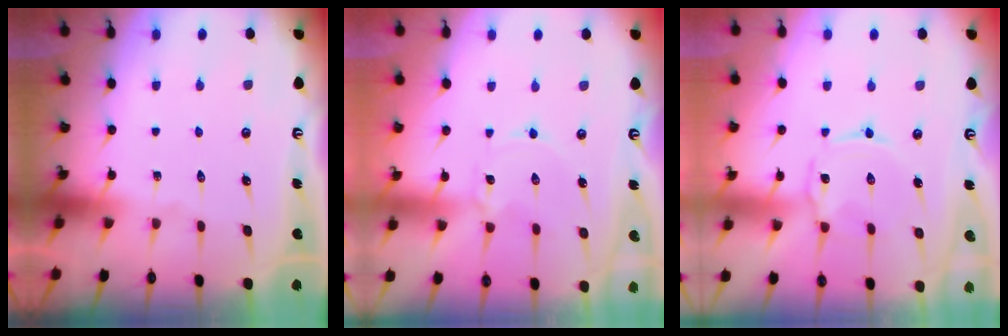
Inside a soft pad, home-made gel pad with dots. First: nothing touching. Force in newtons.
{"total": 2.2, "press": 2.2, "slide": 0.3}
{"total": 1.7, "press": 1.7, "slide": 0.4}